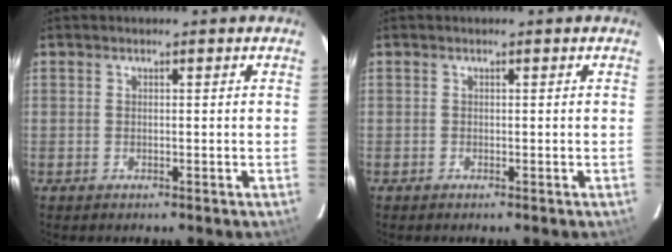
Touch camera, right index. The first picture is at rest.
{"total": 0.0}